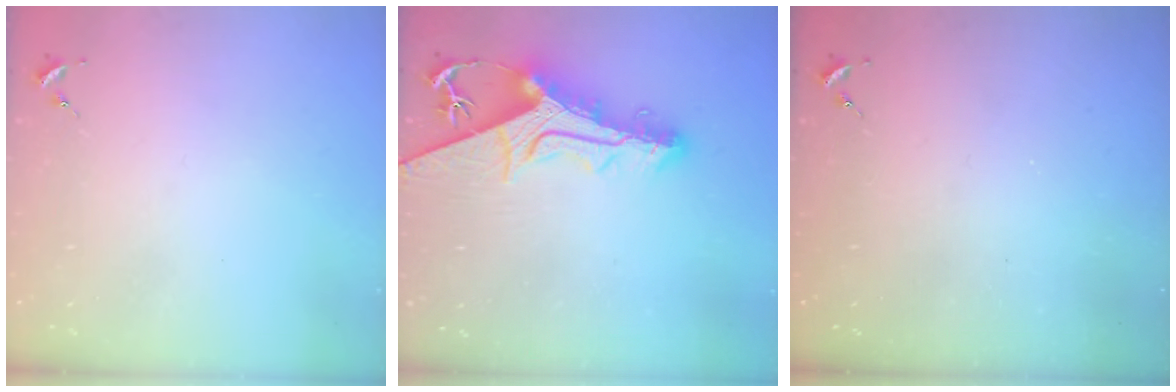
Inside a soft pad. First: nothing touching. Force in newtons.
{"total": 14.4, "press": 14.3, "slide": 1.4}
{"total": 0.0}